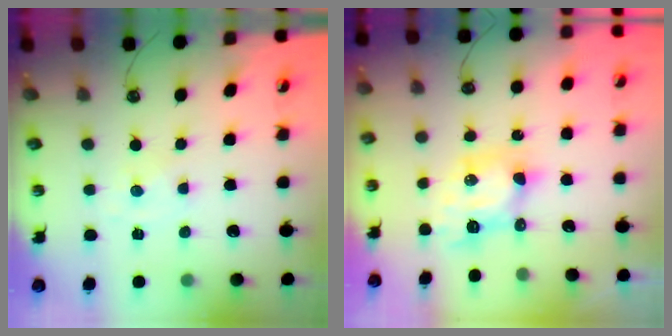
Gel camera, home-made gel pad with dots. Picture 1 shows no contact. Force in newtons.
{"total": 7.6, "press": 7.5, "slide": 0.6}